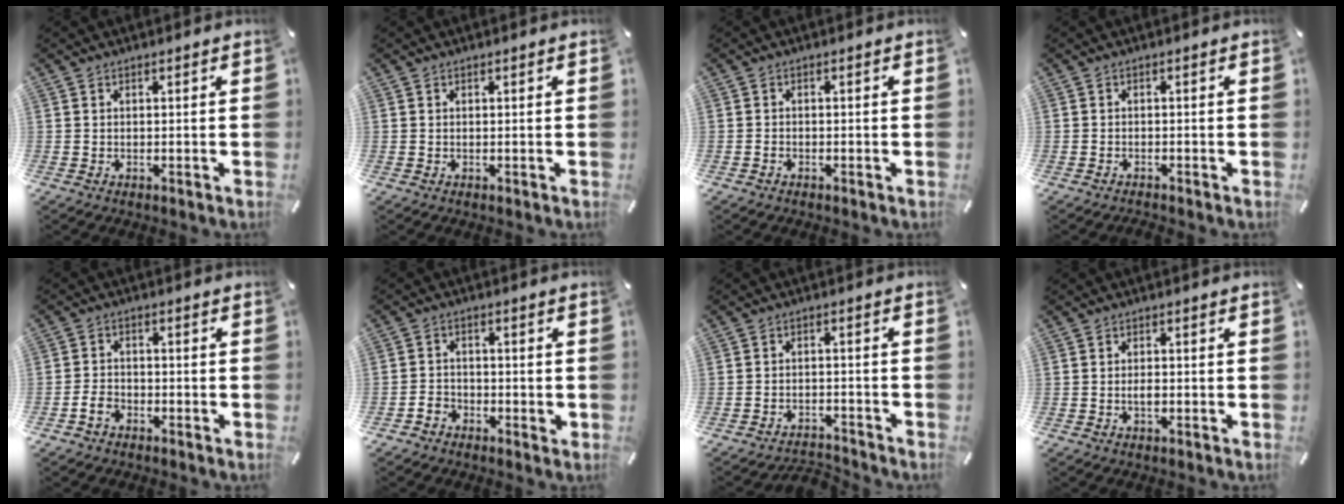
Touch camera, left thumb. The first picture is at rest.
{"total": 0.0}
{"total": 1.1, "force": [-0.8, 0.6, 0.5], "torque": [-0.010, 0.001, -0.016]}
{"total": 1.2, "force": [-1.2, 0.3, 0.2], "torque": [-0.006, 0.004, -0.025]}
{"total": 3.8, "force": [-2.2, 2.7, 1.7], "torque": [-0.035, 0.008, -0.042]}
{"total": 3.6, "force": [-2.1, 2.6, 1.2], "torque": [-0.018, 0.012, -0.041]}
{"total": 3.6, "force": [-3.3, 1.3, 0.7], "torque": [-0.013, 0.017, -0.065]}
{"total": 2.0, "force": [-0.6, 1.0, 1.6], "torque": [-0.031, 0.003, -0.012]}